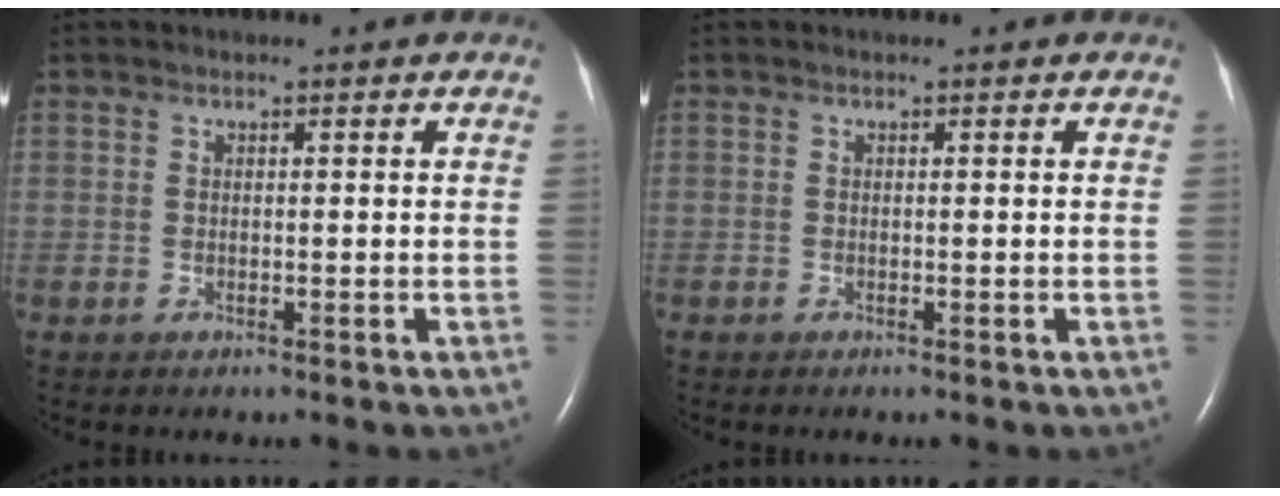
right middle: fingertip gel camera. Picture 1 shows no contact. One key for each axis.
{"total": 0.0}